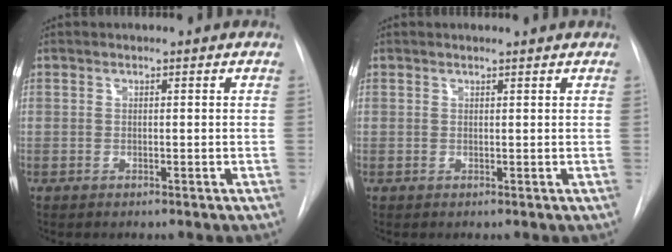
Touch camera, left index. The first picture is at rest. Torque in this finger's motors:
{"motor_torque": [0.40, -0.45, 0.03, 0.00]}